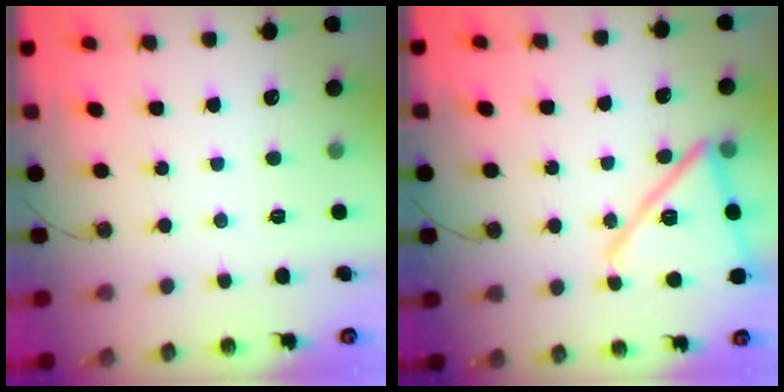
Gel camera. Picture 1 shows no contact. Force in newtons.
{"total": 17.1, "press": 17.1, "slide": 1.6}